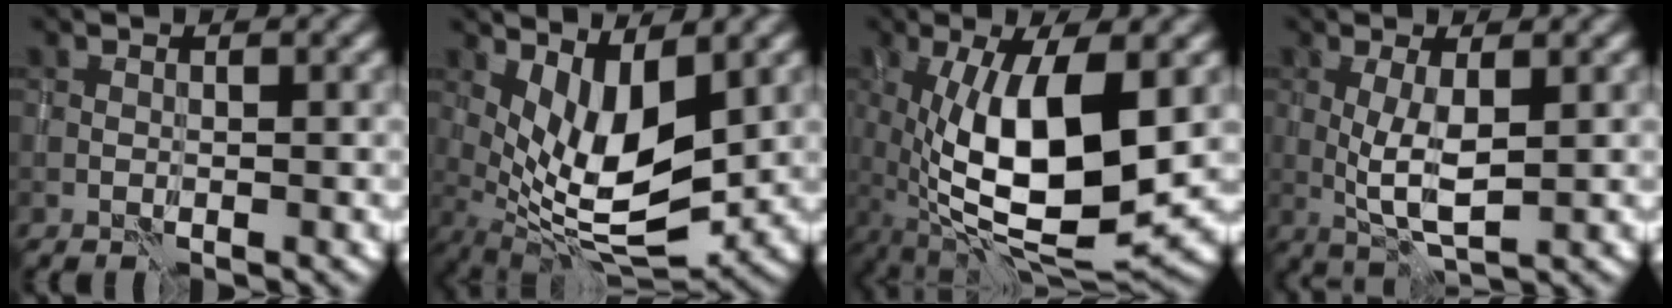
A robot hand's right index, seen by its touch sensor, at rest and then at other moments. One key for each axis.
{"total": 7.6, "fx": 1.7, "fy": 3.0, "fz": 6.8, "tx": -0.130, "ty": -0.013, "tz": 0.032}
{"total": 12.5, "fx": -0.6, "fy": 4.4, "fz": 11.7, "tx": -0.209, "ty": -0.011, "tz": -0.011}
{"total": 3.9, "fx": 0.1, "fy": 1.0, "fz": 3.8, "tx": -0.085, "ty": -0.001, "tz": 0.005}